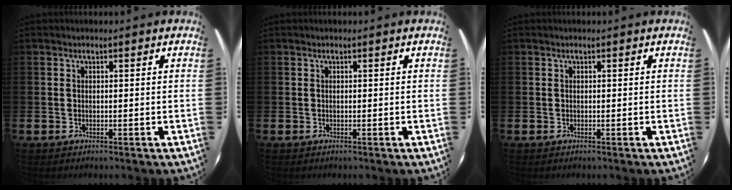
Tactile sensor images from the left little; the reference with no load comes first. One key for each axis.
{"total": 0.0}
{"total": 0.0}